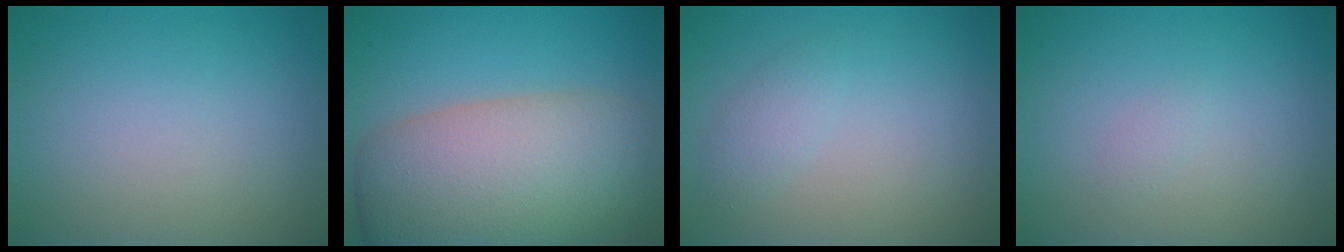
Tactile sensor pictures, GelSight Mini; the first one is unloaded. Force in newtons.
{"total": 11.9, "press": 11.9, "slide": 0.8}
{"total": 1.4, "press": 1.4, "slide": 0.1}
{"total": 0.5, "press": 0.5, "slide": 0.0}